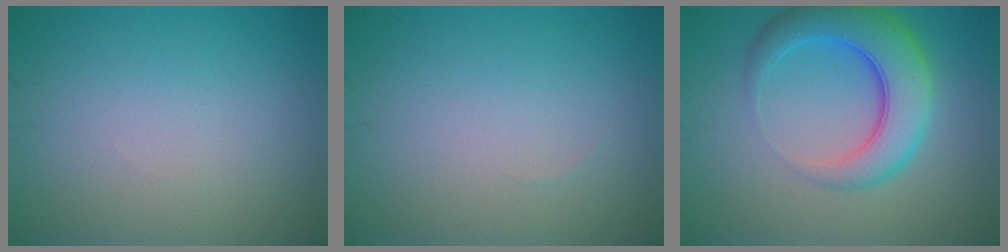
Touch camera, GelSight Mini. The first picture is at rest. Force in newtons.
{"total": 0.0}
{"total": 6.7, "press": 6.7, "slide": 0.3}